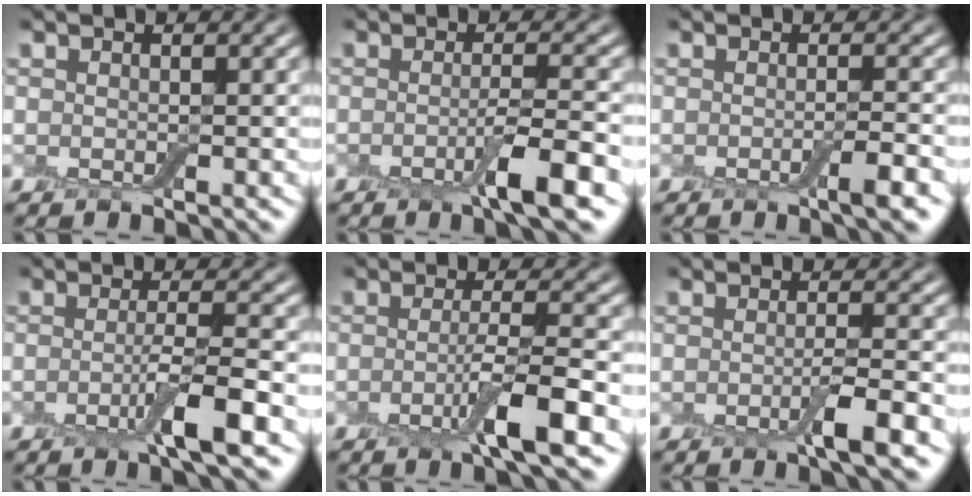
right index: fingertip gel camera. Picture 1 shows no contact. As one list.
[{"total": 3.9, "force": [-1.8, 0.5, 3.4], "torque": [-0.055, -0.002, -0.033]}, {"total": 2.4, "force": [-1.1, 0.3, 2.1], "torque": [-0.032, -0.006, -0.018]}, {"total": 3.7, "force": [-1.5, 0.4, 3.3], "torque": [-0.057, -0.004, -0.030]}, {"total": 4.2, "force": [-1.7, 0.5, 3.8], "torque": [-0.064, -0.003, -0.035]}, {"total": 2.8, "force": [-1.3, 0.3, 2.4], "torque": [-0.041, -0.004, -0.023]}]